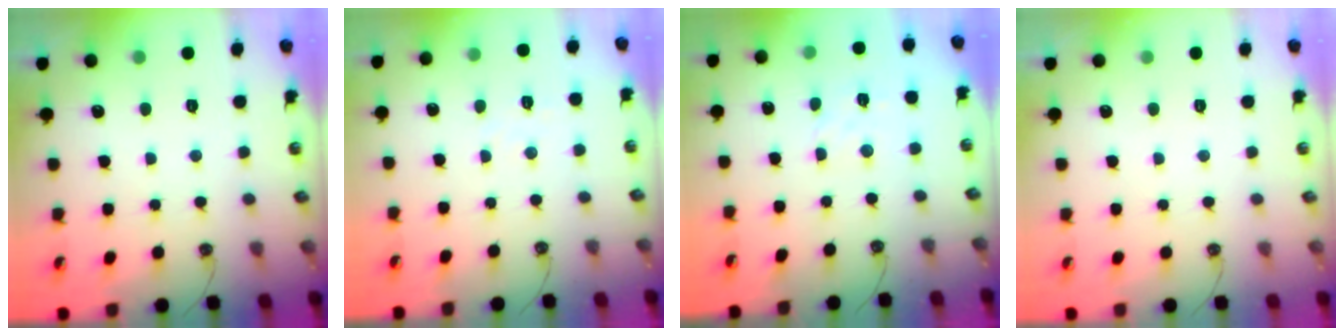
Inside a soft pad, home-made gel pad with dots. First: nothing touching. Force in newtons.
{"total": 3.1, "press": 3.1, "slide": 0.4}
{"total": 2.9, "press": 2.8, "slide": 0.5}
{"total": 0.0}